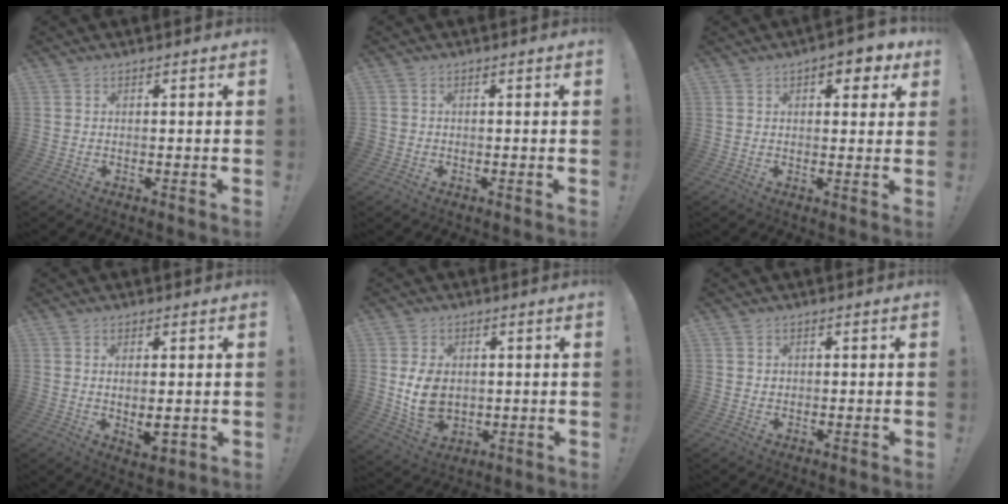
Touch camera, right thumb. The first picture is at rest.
{"total": 1.4, "force": [-0.5, 1.3, 0.4], "torque": [-0.006, 0.005, -0.009]}
{"total": 5.9, "force": [3.2, 2.9, 4.1], "torque": [-0.036, -0.013, 0.049]}
{"total": 4.8, "force": [0.6, 2.2, 4.3], "torque": [-0.043, -0.013, 0.013]}
{"total": 10.8, "force": [1.0, 8.8, 6.1], "torque": [-0.105, -0.011, 0.025]}
{"total": 1.3, "force": [0.4, 1.2, 0.1], "torque": [0.005, 0.000, 0.006]}